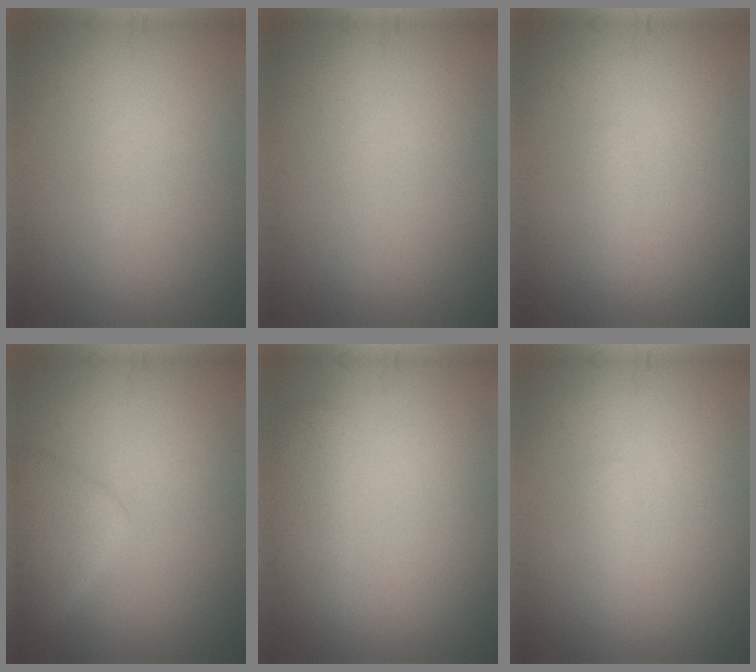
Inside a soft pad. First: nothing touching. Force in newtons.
{"total": 0.0}
{"total": 0.5, "press": 0.5, "slide": 0.1}
{"total": 2.8, "press": 2.8, "slide": 0.1}
{"total": 2.5, "press": 2.5, "slide": 0.2}
{"total": 0.5, "press": 0.5, "slide": 0.1}